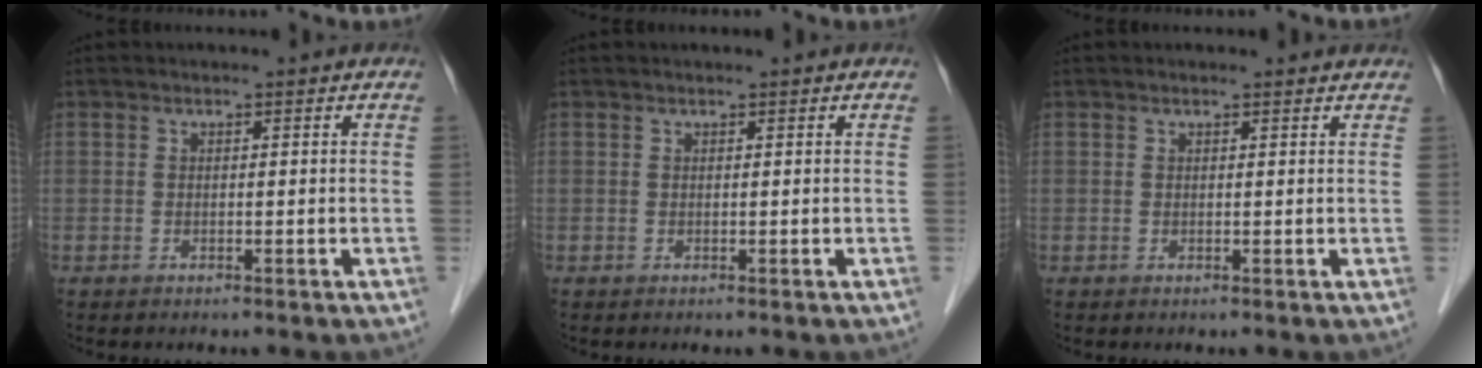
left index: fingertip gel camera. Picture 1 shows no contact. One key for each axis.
{"total": 0.0}
{"total": 1.8, "fx": 1.6, "fy": 0.4, "fz": 0.6, "tx": -0.014, "ty": 0.009, "tz": 0.012}